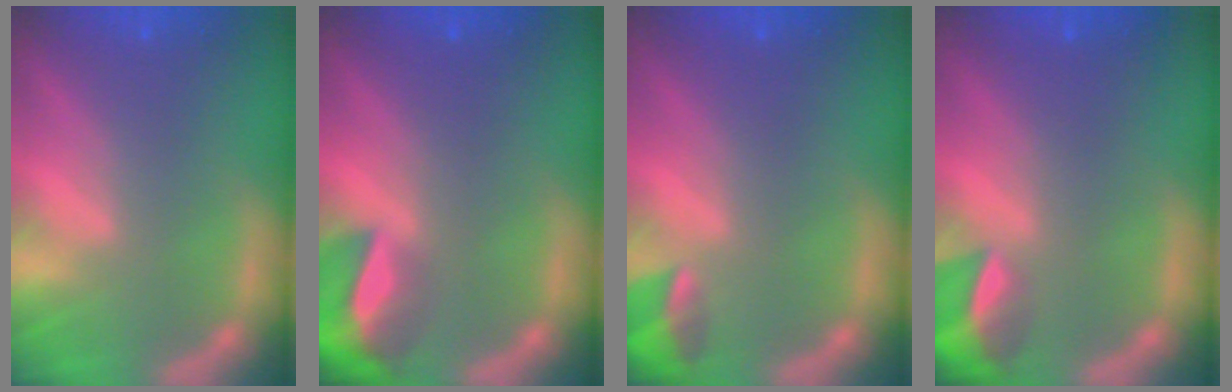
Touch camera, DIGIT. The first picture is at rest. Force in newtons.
{"total": 7.4}
{"total": 2.9}
{"total": 4.9}